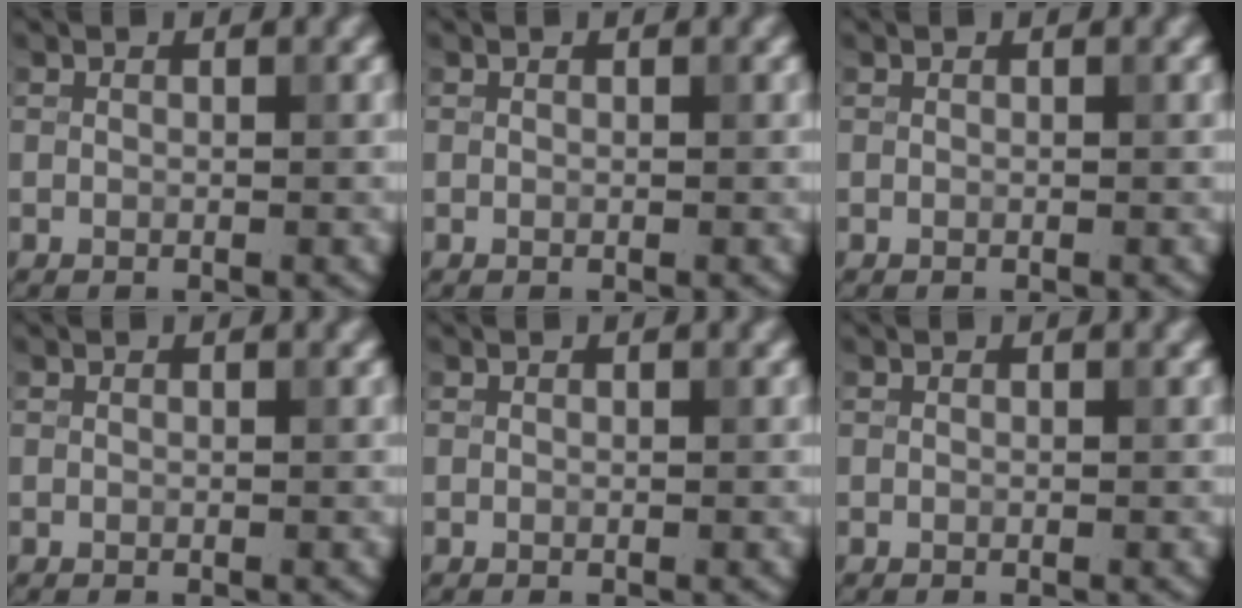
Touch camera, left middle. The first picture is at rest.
{"total": 0.0}
{"total": 0.0}
{"total": 0.0}
{"total": 0.0}
{"total": 0.0}